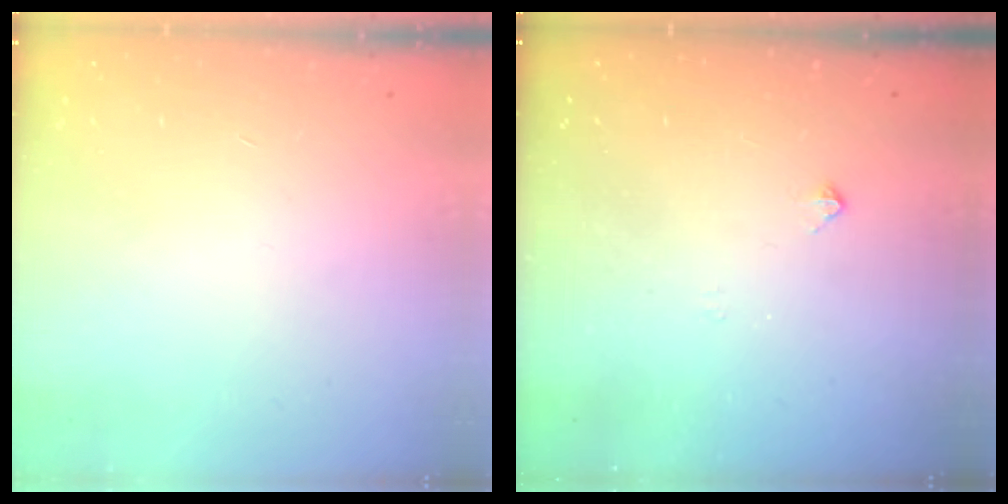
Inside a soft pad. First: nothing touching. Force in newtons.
{"total": 2.4, "press": 2.4, "slide": 0.5}